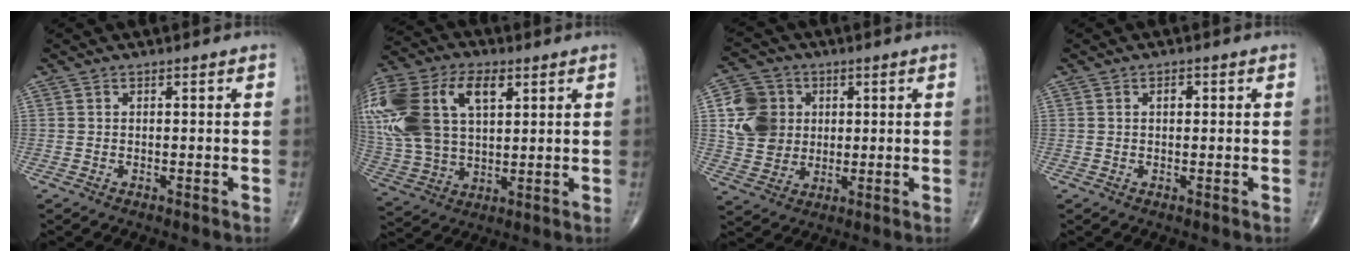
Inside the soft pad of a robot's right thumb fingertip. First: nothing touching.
{"total": 27.1, "force": [8.5, 16.5, 19.8], "torque": [-0.469, 0.034, 0.165]}
{"total": 10.6, "force": [1.8, 9.3, 4.8], "torque": [-0.068, 0.001, 0.035]}
{"total": 1.5, "force": [0.4, 0.9, 1.1], "torque": [-0.018, 0.002, 0.007]}